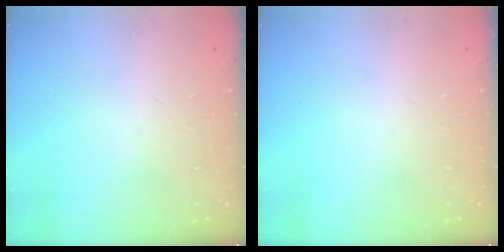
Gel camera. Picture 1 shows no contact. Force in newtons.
{"total": 0.0}